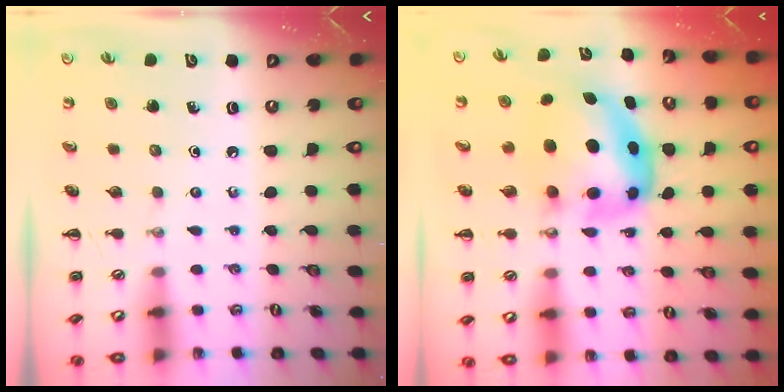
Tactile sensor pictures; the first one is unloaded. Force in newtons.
{"total": 7.5, "press": 7.3, "slide": 1.7}